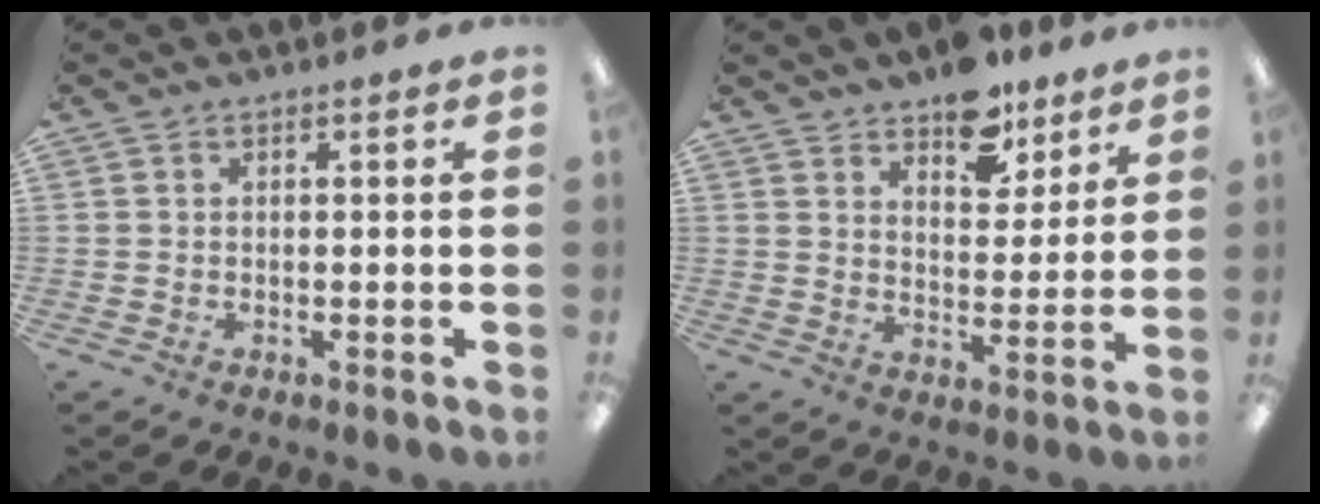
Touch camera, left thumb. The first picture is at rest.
{"total": 9.8, "force": [7.8, 4.9, 3.5], "torque": [-0.032, -0.050, 0.136]}